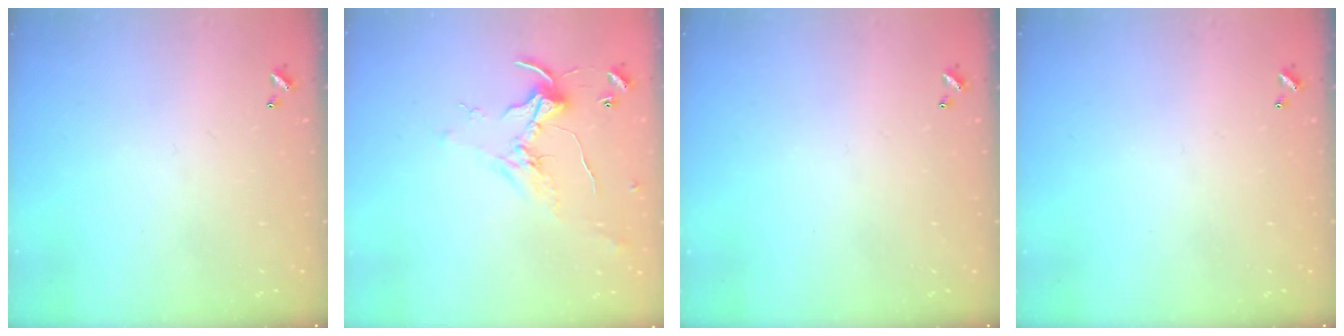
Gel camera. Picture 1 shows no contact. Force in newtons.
{"total": 1.6, "press": 1.5, "slide": 0.5}
{"total": 0.0}
{"total": 0.0}